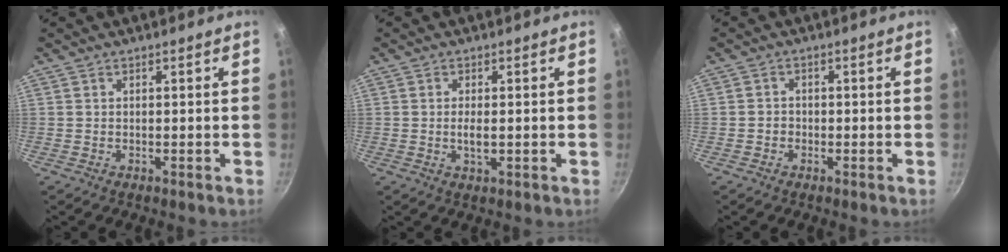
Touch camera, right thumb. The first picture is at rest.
{"total": 2.5, "force": [-0.2, 0.9, 2.3], "torque": [-0.047, -0.004, -0.004]}
{"total": 1.7, "force": [-0.7, 1.5, 0.4], "torque": [0.003, 0.006, -0.013]}